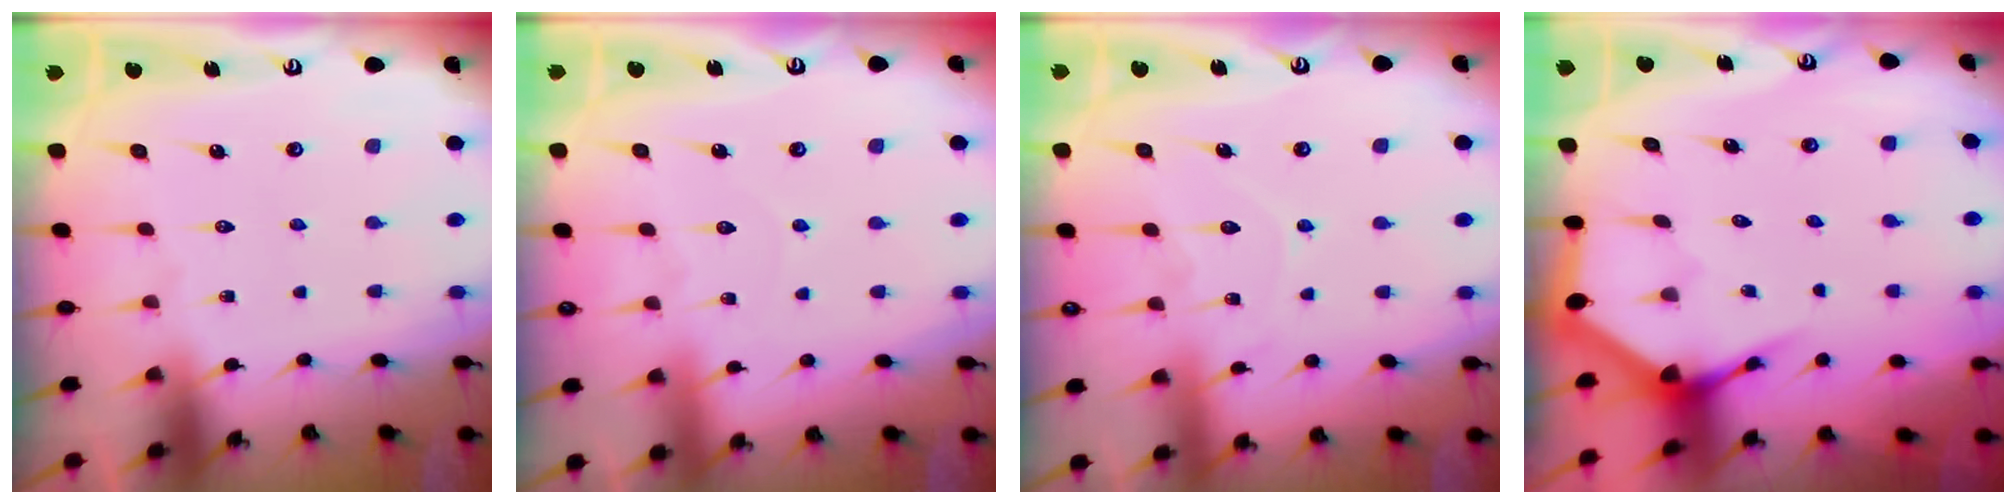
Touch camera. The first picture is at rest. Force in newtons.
{"total": 3.8, "press": 3.8, "slide": 0.3}
{"total": 7.9, "press": 7.9, "slide": 0.6}
{"total": 3.8, "press": 3.7, "slide": 0.4}